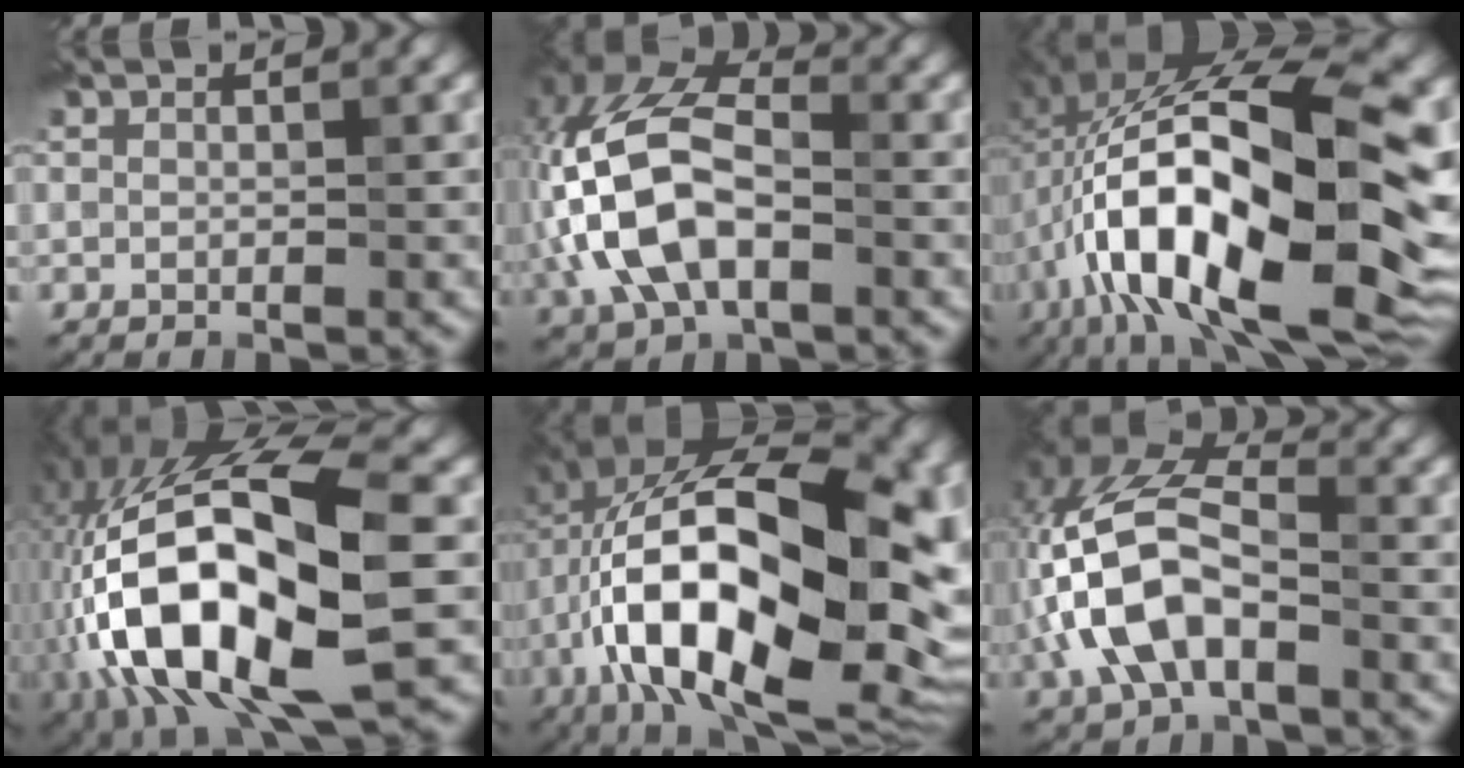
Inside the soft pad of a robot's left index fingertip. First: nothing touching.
{"total": 10.9, "force": [-1.4, 6.1, 8.9], "torque": [-0.201, 0.020, -0.041]}
{"total": 19.1, "force": [-4.4, 6.8, 17.3], "torque": [-0.298, 0.036, -0.069]}
{"total": 15.1, "force": [-4.5, 6.3, 12.9], "torque": [-0.223, 0.010, -0.075]}
{"total": 19.1, "force": [-3.2, 8.8, 16.6], "torque": [-0.281, 0.027, -0.055]}
{"total": 9.0, "force": [-2.3, 4.6, 7.4], "torque": [-0.165, 0.022, -0.052]}